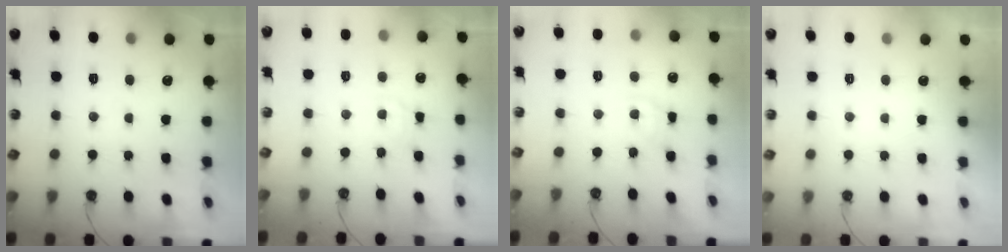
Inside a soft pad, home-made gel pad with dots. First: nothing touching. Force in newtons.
{"total": 1.6, "press": 1.6, "slide": 0.2}
{"total": 5.2, "press": 5.2, "slide": 0.2}
{"total": 0.0}